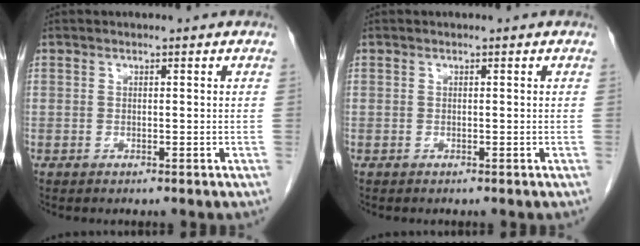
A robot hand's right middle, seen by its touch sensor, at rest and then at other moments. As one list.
[{"total": 0.0}]